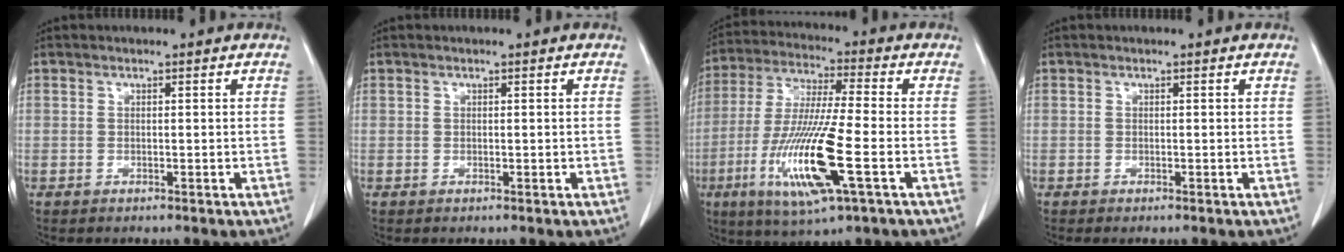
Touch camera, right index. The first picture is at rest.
{"total": 0.0}
{"total": 16.1, "force": [-5.1, 1.0, 15.2], "torque": [-0.314, -0.025, -0.094]}
{"total": 0.0}